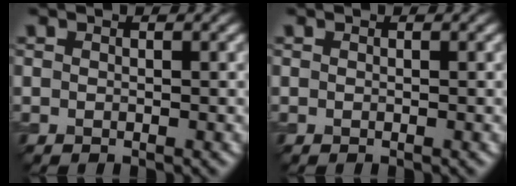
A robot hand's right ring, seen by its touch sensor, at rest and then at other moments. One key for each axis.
{"total": 0.0}